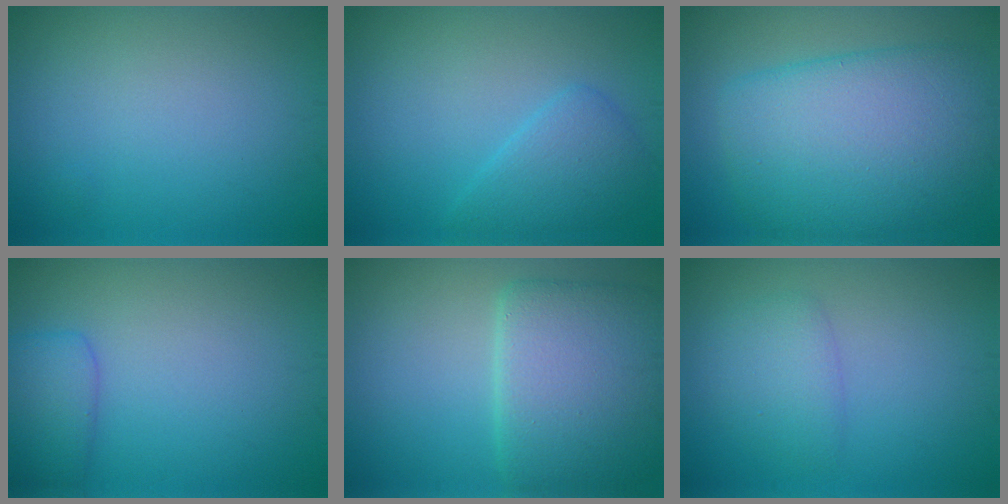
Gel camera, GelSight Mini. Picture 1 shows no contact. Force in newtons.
{"total": 2.9, "press": 2.9, "slide": 0.1}
{"total": 10.3, "press": 10.3, "slide": 0.3}
{"total": 2.9, "press": 2.9, "slide": 0.1}
{"total": 7.8, "press": 7.8, "slide": 0.3}
{"total": 2.3, "press": 2.3, "slide": 0.1}